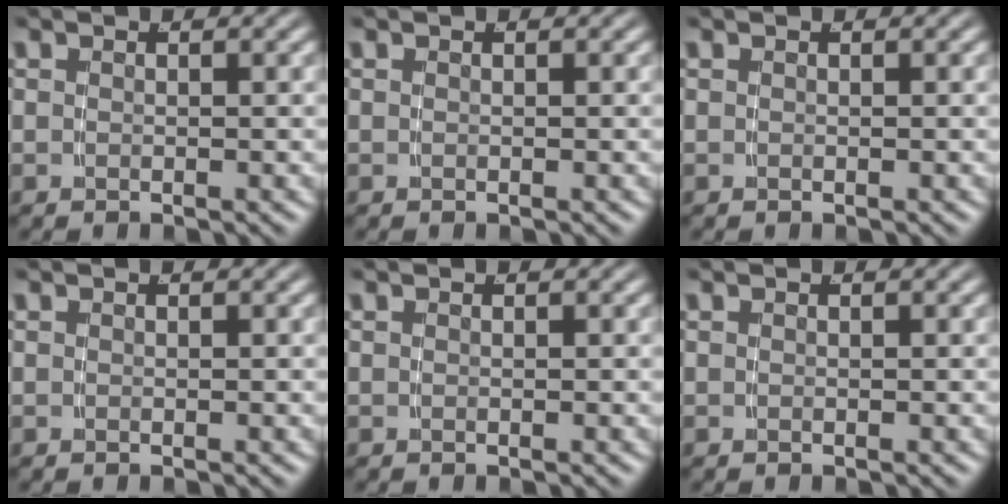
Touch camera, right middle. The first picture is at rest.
{"total": 0.0}
{"total": 0.0}
{"total": 0.0}
{"total": 0.0}
{"total": 0.0}